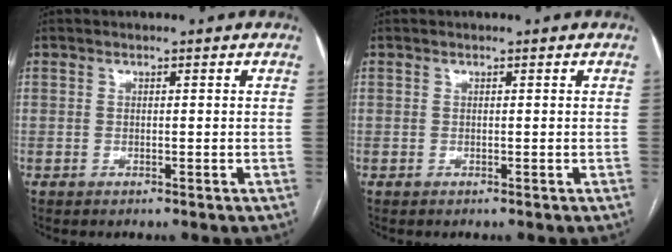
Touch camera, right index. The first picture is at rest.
{"total": 0.0}